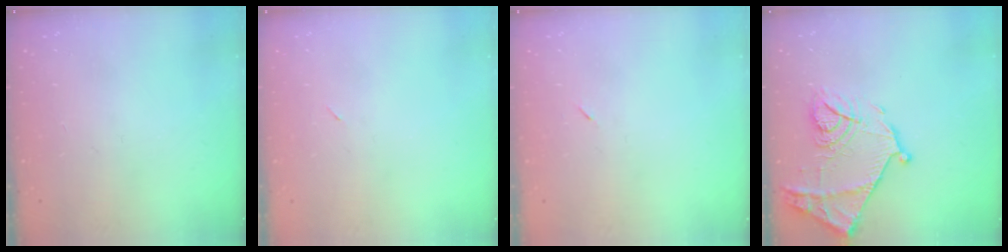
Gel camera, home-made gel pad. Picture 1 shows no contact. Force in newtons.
{"total": 2.3, "press": 1.9, "slide": 1.2}
{"total": 2.6, "press": 2.3, "slide": 1.2}
{"total": 16.5, "press": 16.4, "slide": 1.4}